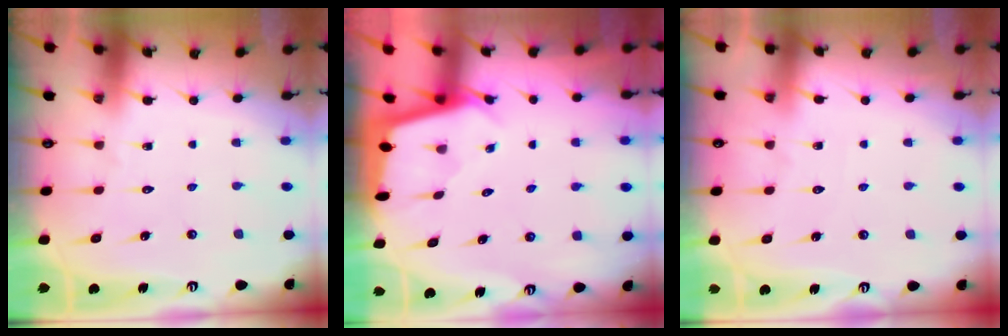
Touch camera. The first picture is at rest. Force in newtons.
{"total": 2.0, "press": 2.0, "slide": 0.2}
{"total": 2.2, "press": 2.2, "slide": 0.2}